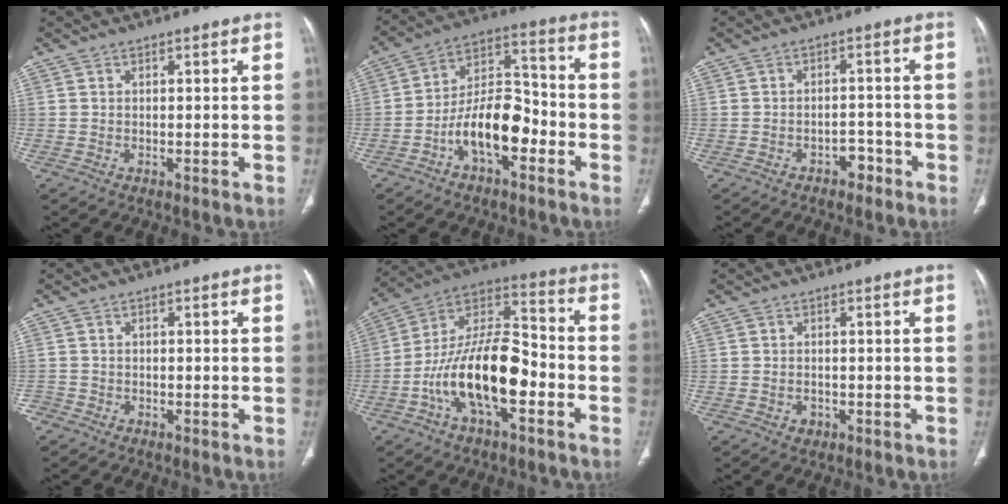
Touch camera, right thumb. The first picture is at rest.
{"total": 13.3, "force": [-5.2, 6.9, 10.1], "torque": [-0.155, 0.054, -0.095]}
{"total": 3.5, "force": [-2.3, 2.2, 1.4], "torque": [-0.008, 0.023, -0.029]}
{"total": 1.9, "force": [-1.3, 1.4, 0.2], "torque": [-0.006, 0.008, -0.026]}
{"total": 19.3, "force": [-6.0, 8.7, 16.1], "torque": [-0.277, 0.059, -0.107]}
{"total": 1.8, "force": [-0.7, 1.5, 0.8], "torque": [-0.007, 0.006, -0.004]}